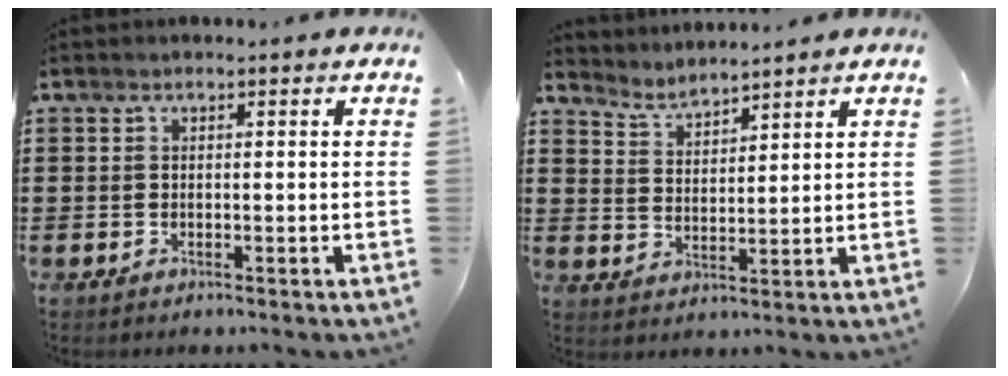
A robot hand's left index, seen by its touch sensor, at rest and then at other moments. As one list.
[{"total": 3.3, "force": [3.3, 0.0, 0.0], "torque": [-0.013, -0.017, 0.058]}]